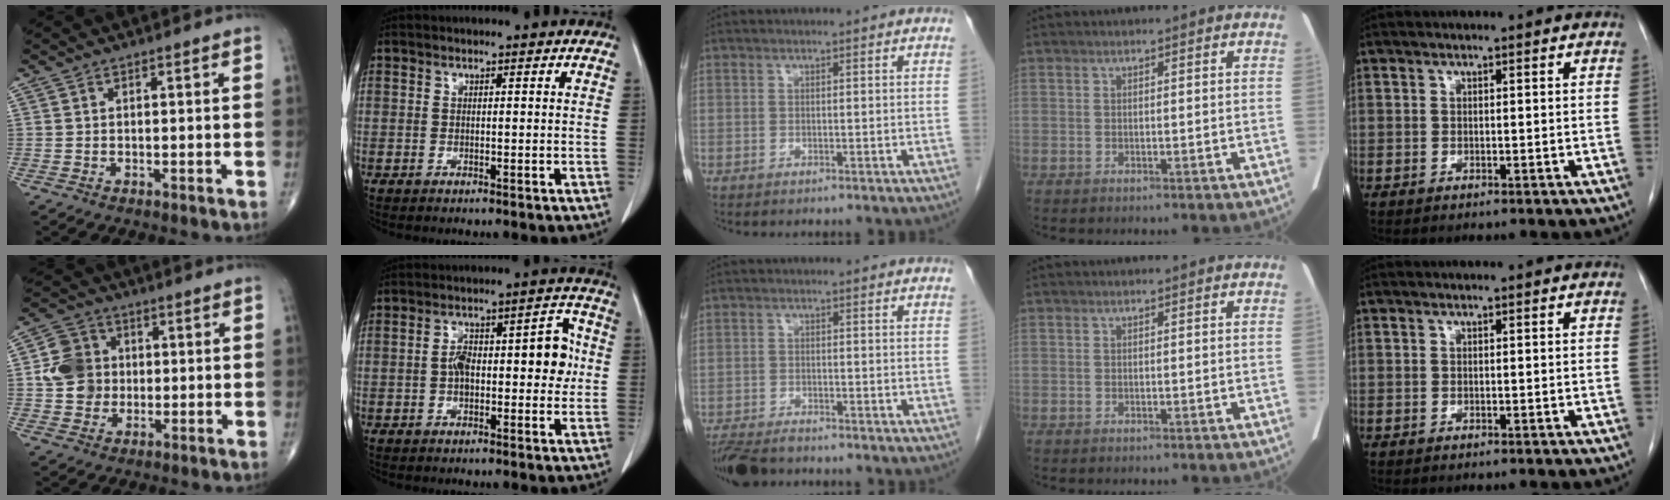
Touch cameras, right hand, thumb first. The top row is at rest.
{"thumb": {"total": 8.5, "force": [0.3, 7.7, 3.6], "torque": [-0.044, 0.010, -0.002]}, "index": {"total": 9.1, "force": [0.0, 3.6, 8.3], "torque": [-0.125, 0.037, 0.001]}, "middle": {"total": 6.6, "force": [-5.8, 1.6, 2.7], "torque": [-0.043, -0.016, -0.098]}}